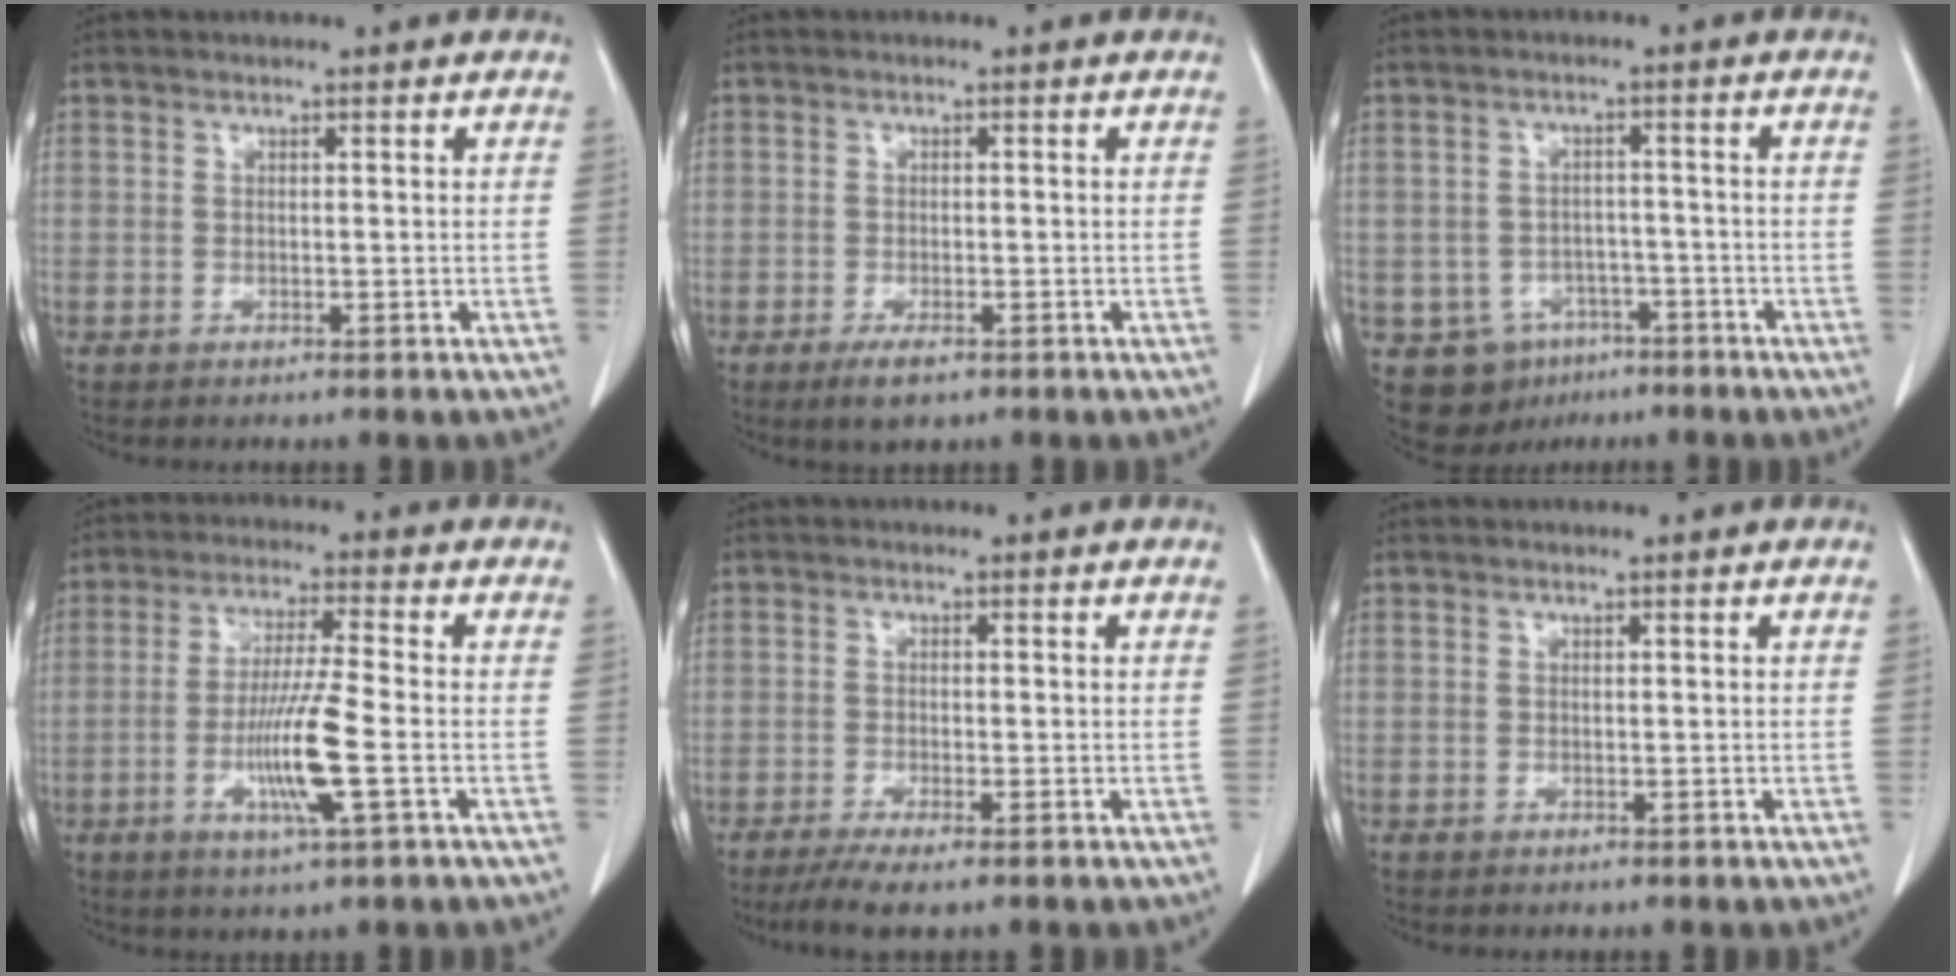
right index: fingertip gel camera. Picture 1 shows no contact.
{"total": 2.9, "force": [-1.8, 1.1, 2.0], "torque": [-0.039, -0.003, -0.027]}
{"total": 8.0, "force": [-4.2, 6.5, 2.1], "torque": [-0.040, 0.010, -0.052]}
{"total": 9.4, "force": [-2.6, -0.3, 9.0], "torque": [-0.174, -0.013, -0.051]}
{"total": 3.5, "force": [-2.4, 0.1, 2.6], "torque": [-0.049, -0.010, -0.044]}
{"total": 0.0}